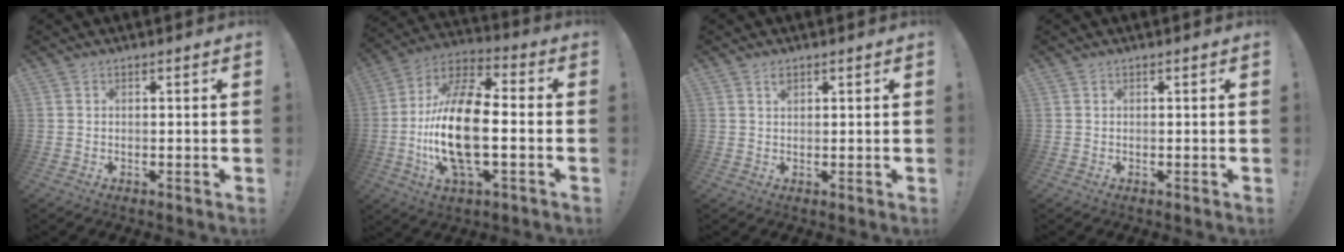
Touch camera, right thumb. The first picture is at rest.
{"total": 20.7, "force": [-3.1, 9.0, 18.4], "torque": [-0.366, 0.011, -0.052]}
{"total": 1.5, "force": [1.0, 0.8, 0.8], "torque": [-0.003, -0.006, 0.015]}
{"total": 0.0}